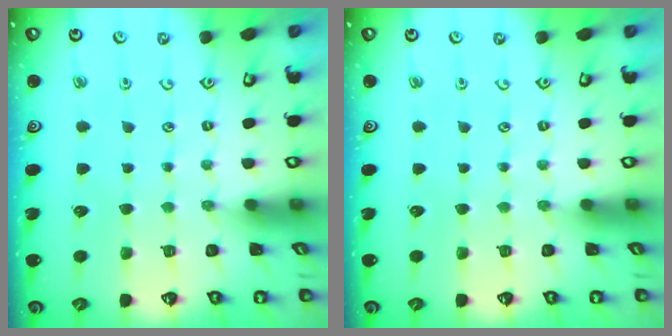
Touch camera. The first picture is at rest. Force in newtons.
{"total": 0.0}